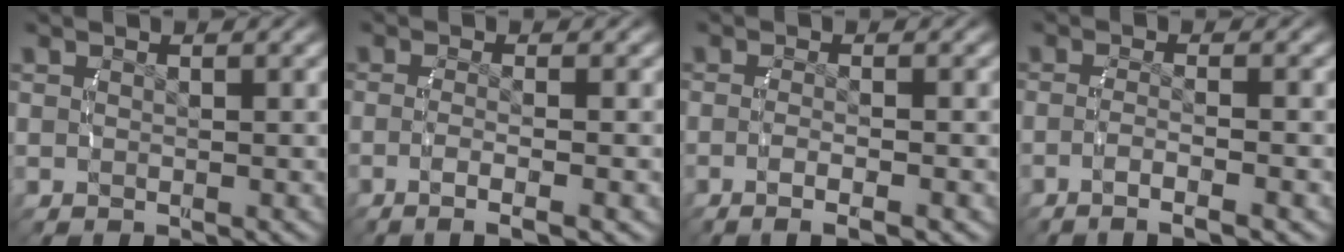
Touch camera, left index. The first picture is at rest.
{"total": 3.7, "force": [-2.2, 0.2, 3.0], "torque": [-0.058, -0.011, -0.030]}
{"total": 3.0, "force": [-2.0, 0.1, 2.2], "torque": [-0.041, -0.004, -0.032]}
{"total": 3.2, "force": [-2.2, -0.1, 2.4], "torque": [-0.047, -0.009, -0.033]}